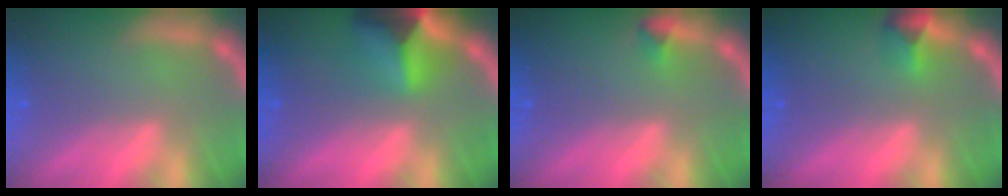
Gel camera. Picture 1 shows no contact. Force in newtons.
{"total": 6.9}
{"total": 0.9}
{"total": 1.9}